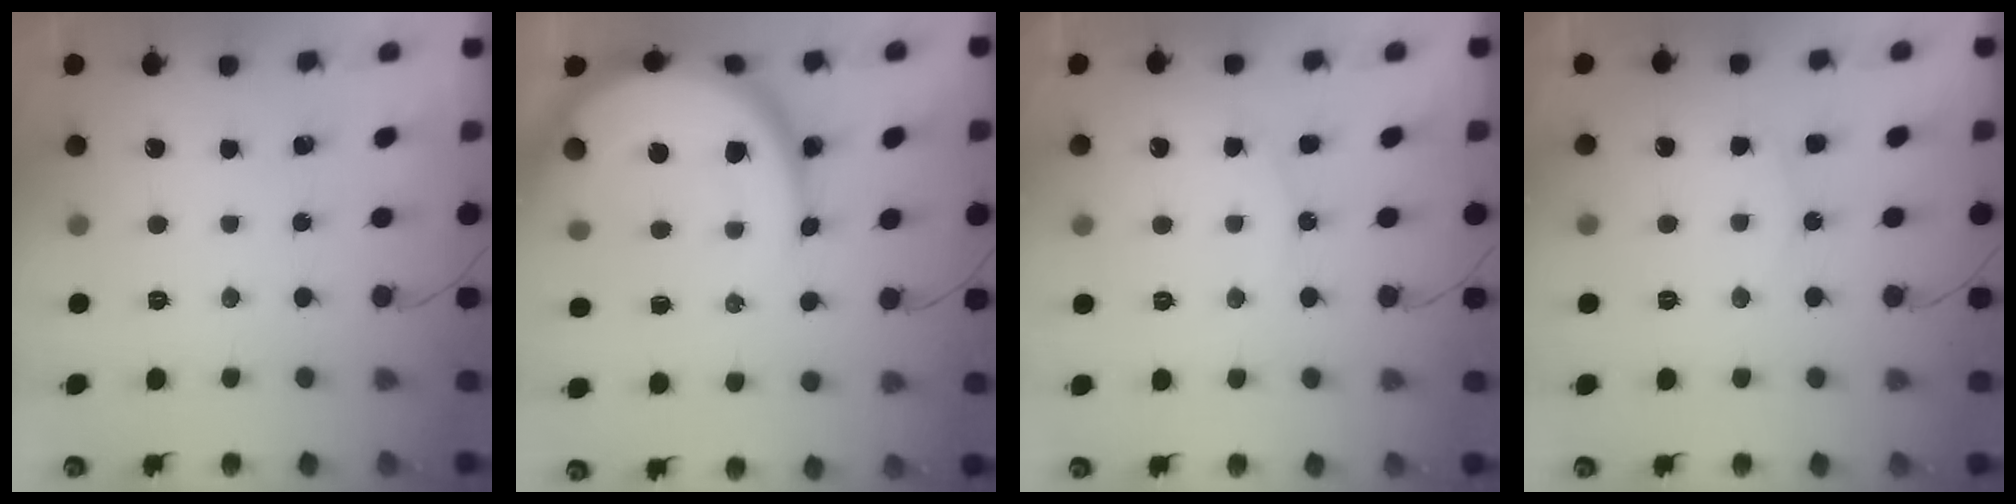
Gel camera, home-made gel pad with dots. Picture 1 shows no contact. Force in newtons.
{"total": 18.7, "press": 18.6, "slide": 1.5}
{"total": 8.1, "press": 8.1, "slide": 0.6}
{"total": 6.0, "press": 6.0, "slide": 0.6}